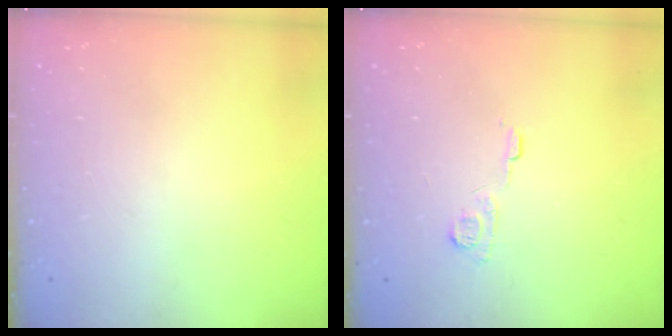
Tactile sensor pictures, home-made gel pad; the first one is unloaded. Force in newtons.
{"total": 6.2, "press": 6.2, "slide": 0.7}